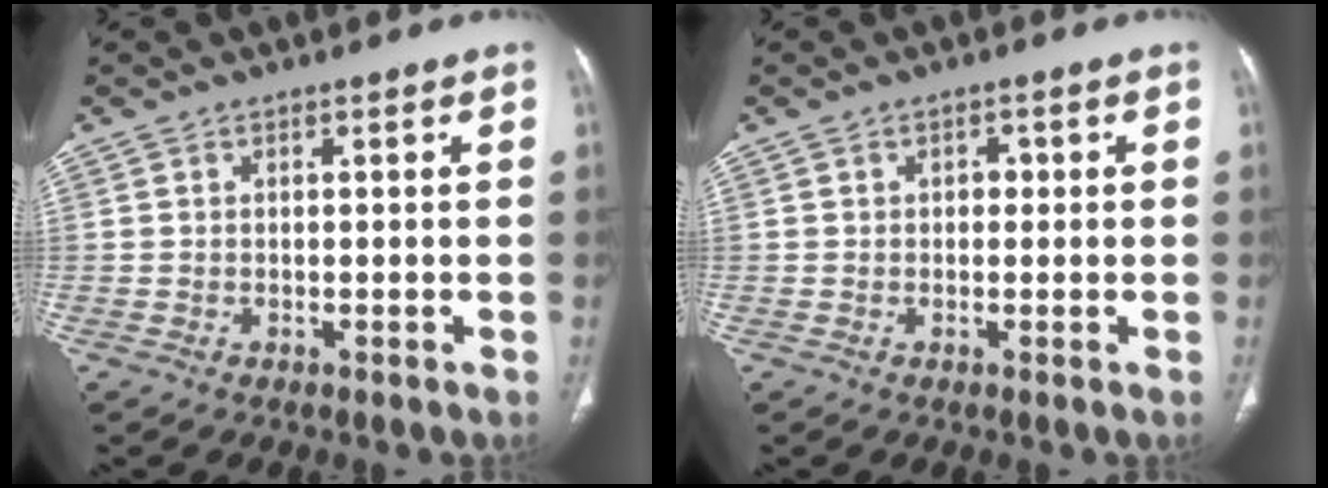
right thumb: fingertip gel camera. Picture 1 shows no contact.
{"total": 1.4, "force": [0.2, 1.1, 0.8], "torque": [-0.001, 0.004, -0.001]}